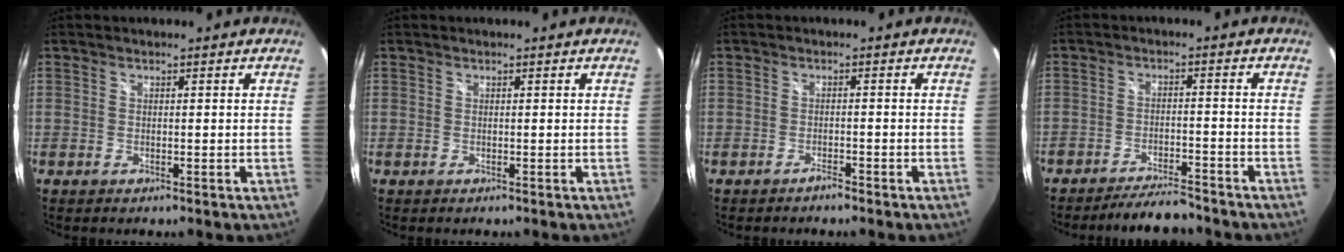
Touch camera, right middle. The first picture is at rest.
{"total": 0.0}
{"total": 1.3, "force": [-1.3, 0.4, 0.2], "torque": [-0.008, 0.000, -0.022]}
{"total": 7.7, "force": [-7.2, 1.3, 2.4], "torque": [-0.063, 0.005, -0.108]}